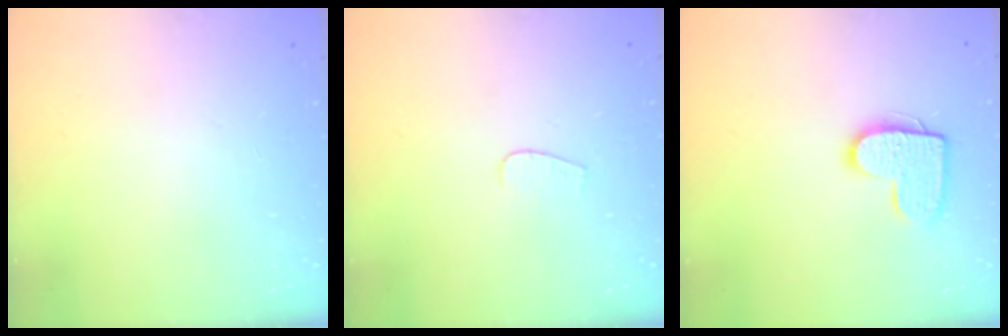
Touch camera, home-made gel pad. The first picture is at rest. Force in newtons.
{"total": 4.0, "press": 4.0, "slide": 0.4}
{"total": 11.8, "press": 11.8, "slide": 0.6}